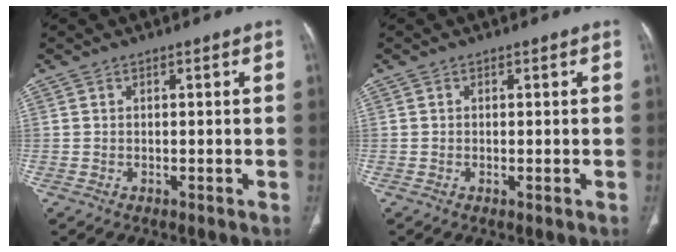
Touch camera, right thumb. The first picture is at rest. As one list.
[{"total": 0.8, "force": [-0.2, 0.2, 0.7], "torque": [-0.015, -0.003, -0.003]}]